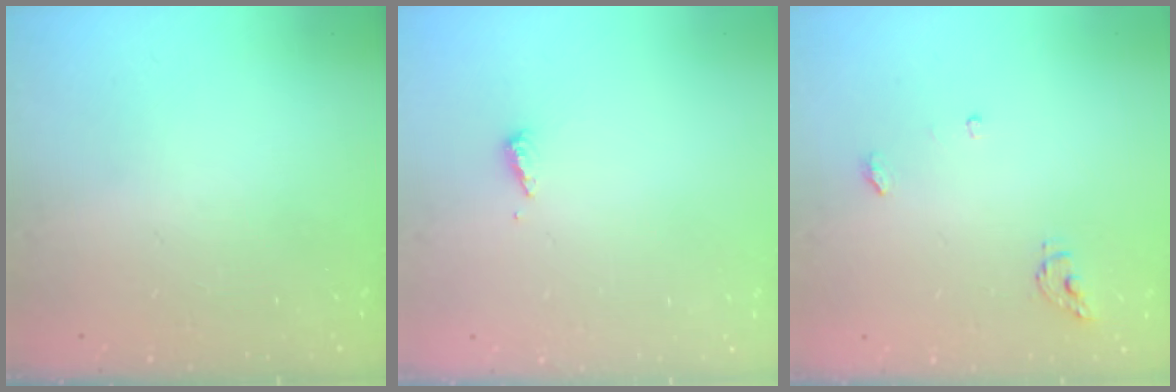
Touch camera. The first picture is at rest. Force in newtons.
{"total": 3.6, "press": 3.6, "slide": 0.4}
{"total": 4.3, "press": 4.3, "slide": 0.4}